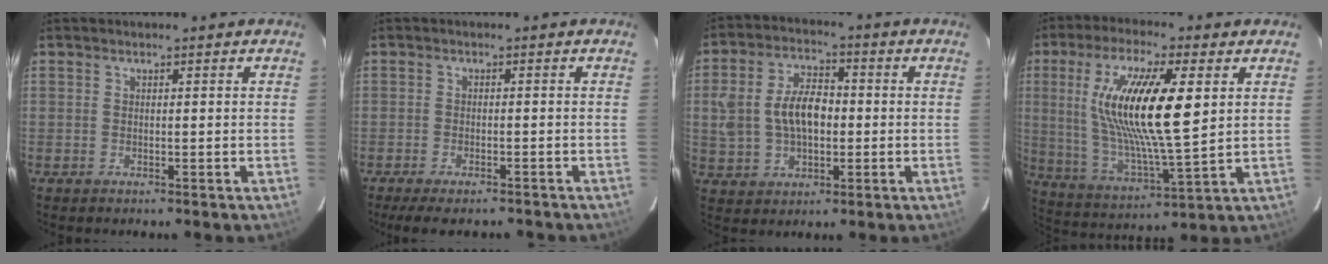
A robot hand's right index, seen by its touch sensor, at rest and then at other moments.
{"total": 8.5, "force": [-7.1, 2.2, 4.1], "torque": [-0.093, -0.025, -0.109]}
{"total": 11.0, "force": [-0.1, 6.9, 8.6], "torque": [-0.178, 0.020, 0.007]}
{"total": 18.9, "force": [4.5, 4.3, 17.9], "torque": [-0.337, -0.002, 0.092]}